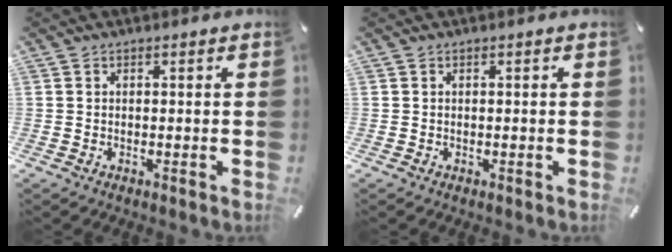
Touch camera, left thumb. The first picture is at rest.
{"total": 0.0}